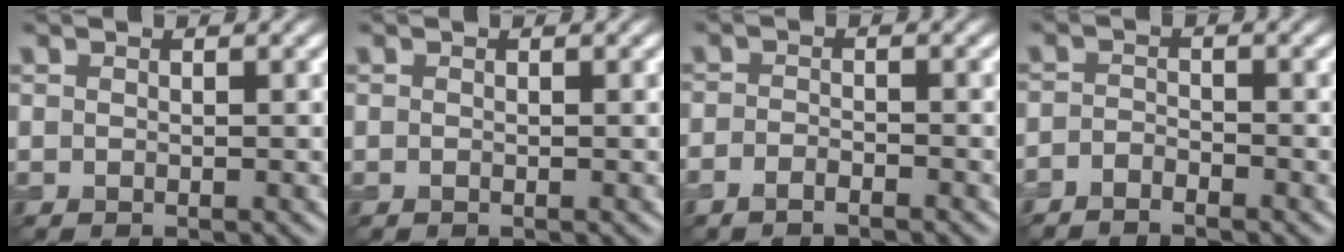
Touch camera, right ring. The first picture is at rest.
{"total": 0.0}
{"total": 1.2, "force": [-1.2, 0.1, 0.3], "torque": [-0.004, -0.001, -0.028]}
{"total": 1.7, "force": [-1.7, 0.1, 0.0], "torque": [0.000, -0.003, -0.040]}